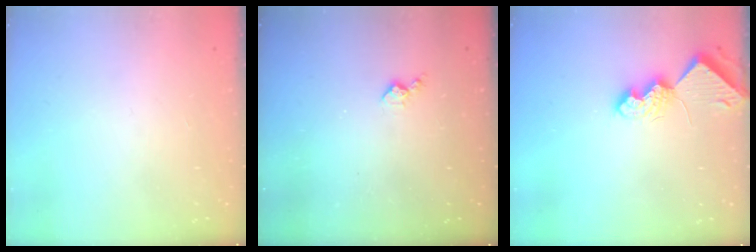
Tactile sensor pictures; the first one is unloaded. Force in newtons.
{"total": 4.0, "press": 3.9, "slide": 0.7}
{"total": 8.0, "press": 7.9, "slide": 1.1}